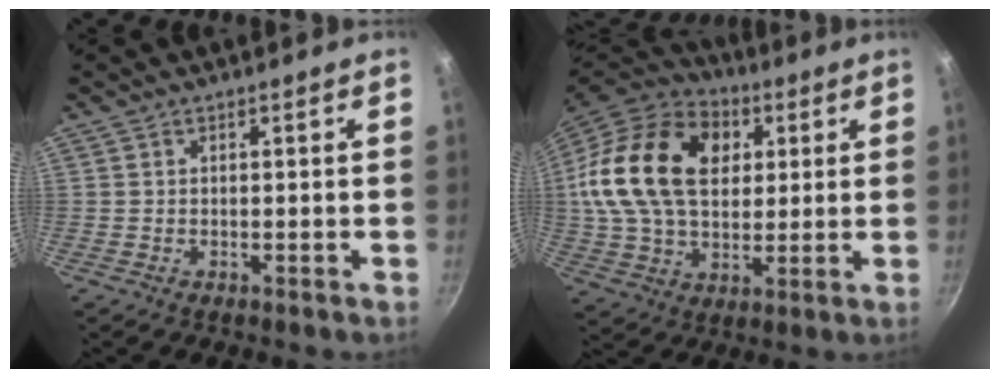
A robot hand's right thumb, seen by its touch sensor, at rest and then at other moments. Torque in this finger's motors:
{"motor_torque": [-0.61, 2.10, 1.29, -0.79, 0.26]}